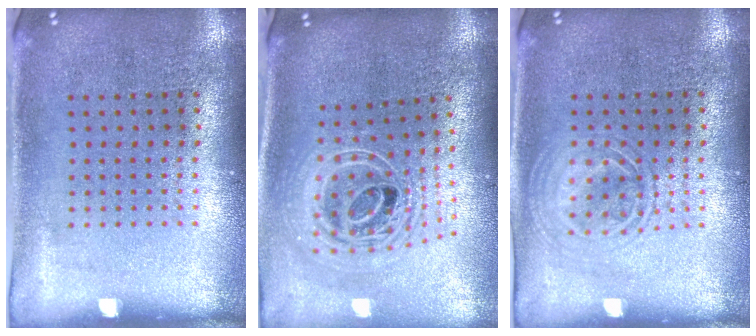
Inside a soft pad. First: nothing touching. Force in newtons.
{"total": 2.5, "press": 1.8, "slide": 1.8}
{"total": 1.2, "press": 1.2, "slide": 0.1}